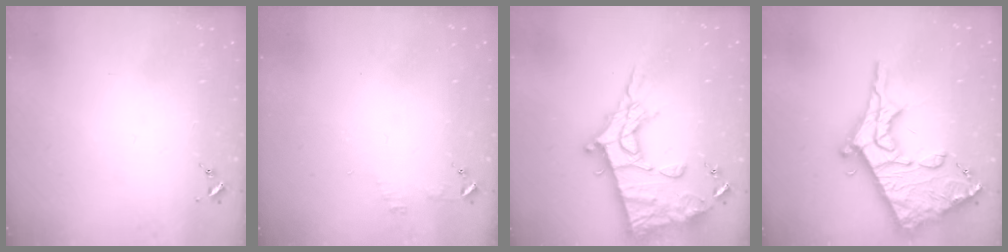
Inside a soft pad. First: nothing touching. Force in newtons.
{"total": 4.6, "press": 4.5, "slide": 0.4}
{"total": 22.3, "press": 22.2, "slide": 2.0}
{"total": 27.1, "press": 27.0, "slide": 2.1}